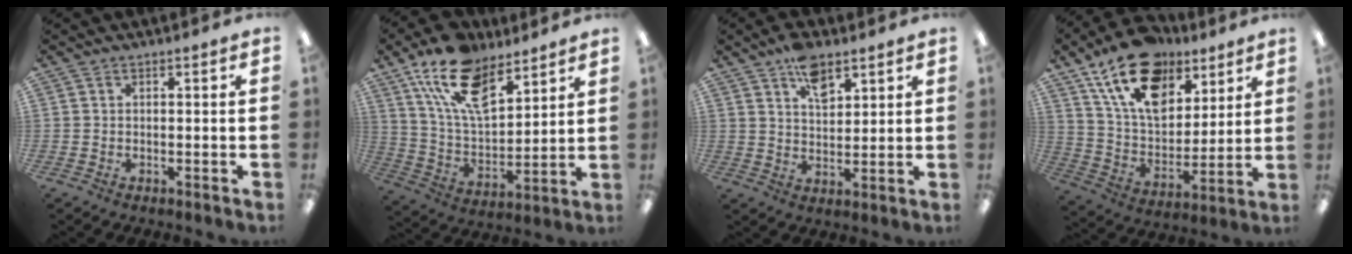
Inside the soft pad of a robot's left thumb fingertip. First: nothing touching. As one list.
[{"total": 17.6, "force": [11.3, 8.6, 10.4], "torque": [-0.195, -0.045, 0.207]}, {"total": 7.8, "force": [5.0, 4.1, 4.3], "torque": [-0.058, -0.025, 0.086]}, {"total": 20.1, "force": [12.1, 11.9, 10.8], "torque": [-0.186, -0.051, 0.221]}]